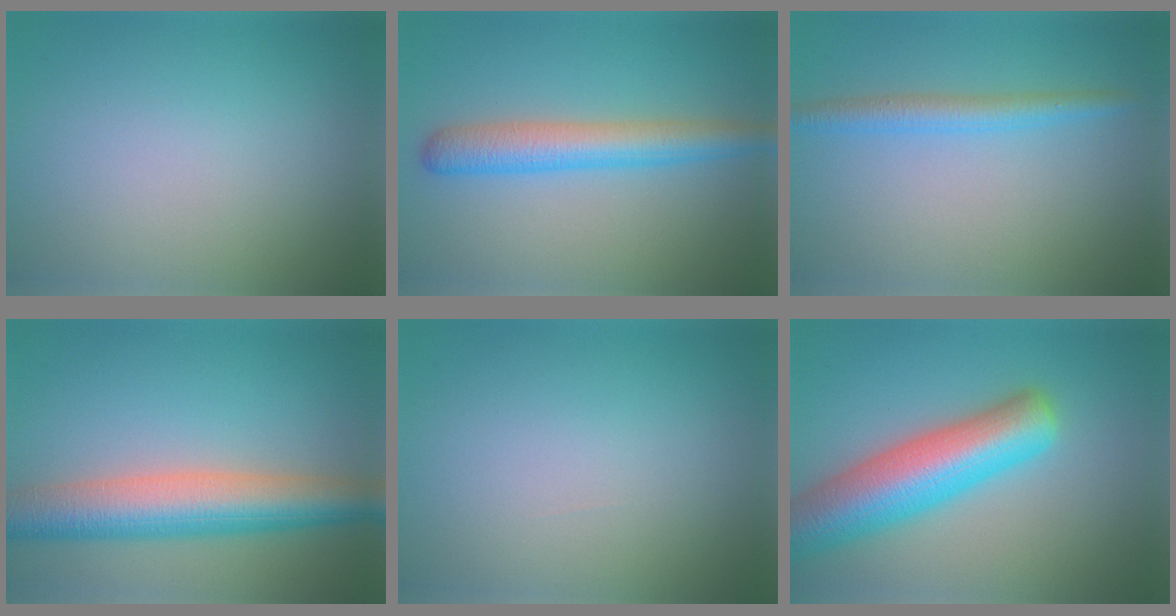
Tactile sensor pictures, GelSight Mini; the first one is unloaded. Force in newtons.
{"total": 4.9, "press": 4.9, "slide": 0.1}
{"total": 2.7, "press": 2.7, "slide": 0.1}
{"total": 8.0, "press": 8.0, "slide": 0.2}
{"total": 0.0}
{"total": 9.8, "press": 9.8, "slide": 0.6}